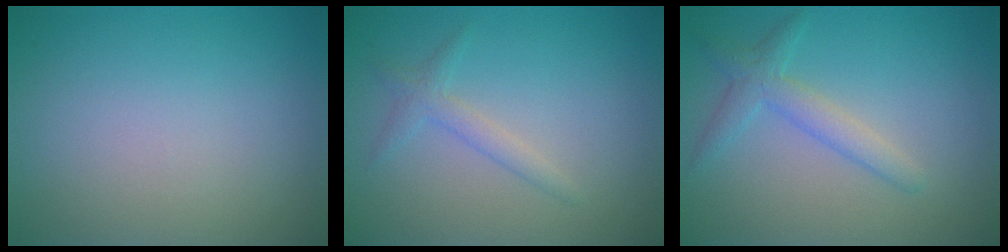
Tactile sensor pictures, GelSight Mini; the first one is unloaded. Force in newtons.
{"total": 1.6, "press": 1.6, "slide": 0.0}
{"total": 2.6, "press": 2.6, "slide": 0.1}